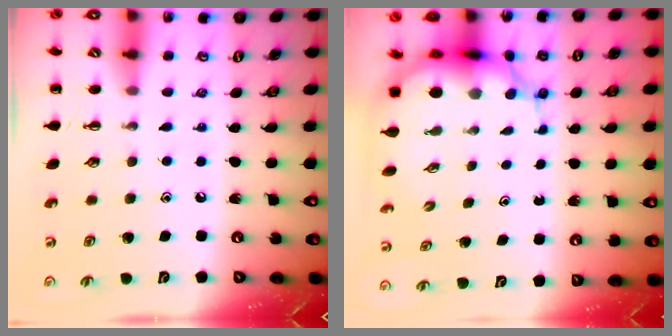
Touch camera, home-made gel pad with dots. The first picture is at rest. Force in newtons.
{"total": 9.2, "press": 8.8, "slide": 2.7}